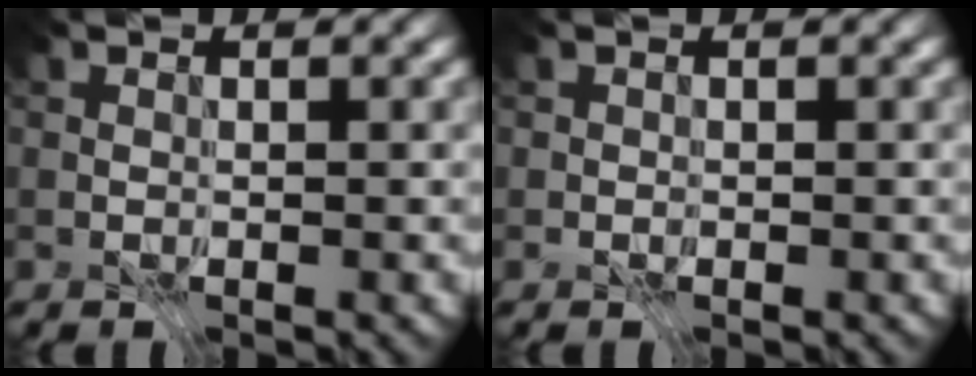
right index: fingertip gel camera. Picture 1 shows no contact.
{"total": 0.0}